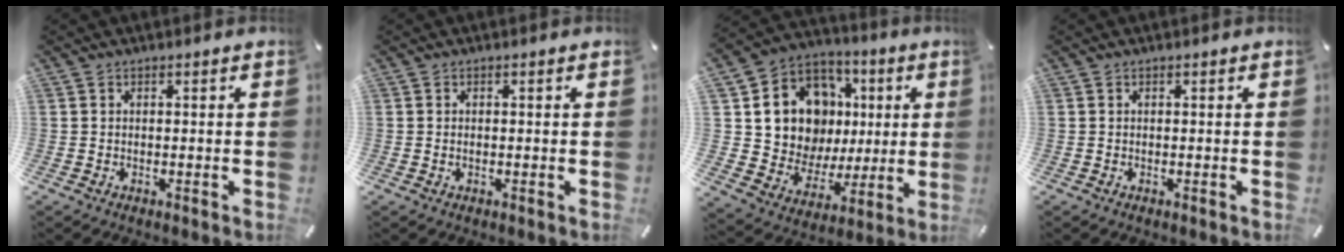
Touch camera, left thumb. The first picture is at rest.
{"total": 0.8, "force": [-0.1, 0.4, 0.7], "torque": [-0.014, 0.001, -0.002]}
{"total": 14.7, "force": [4.2, 12.6, 6.3], "torque": [-0.113, -0.033, 0.093]}
{"total": 0.0}